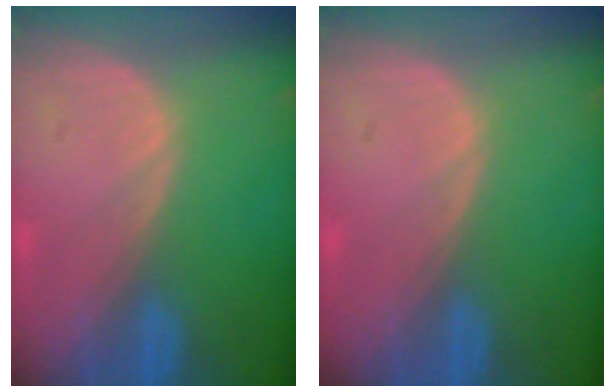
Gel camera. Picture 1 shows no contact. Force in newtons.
{"total": 0.0}